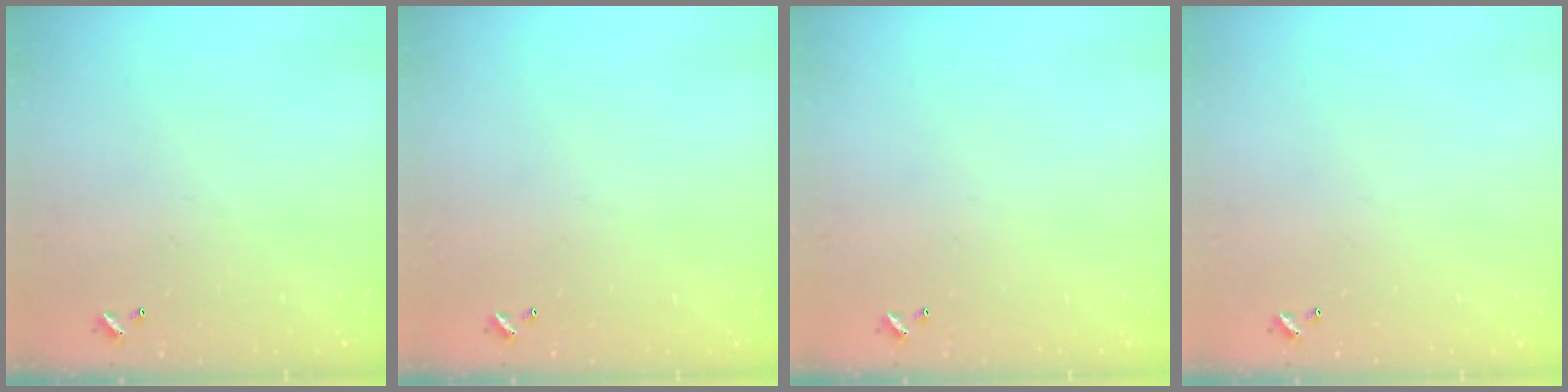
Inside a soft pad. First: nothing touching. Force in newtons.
{"total": 0.0}
{"total": 0.0}
{"total": 0.0}